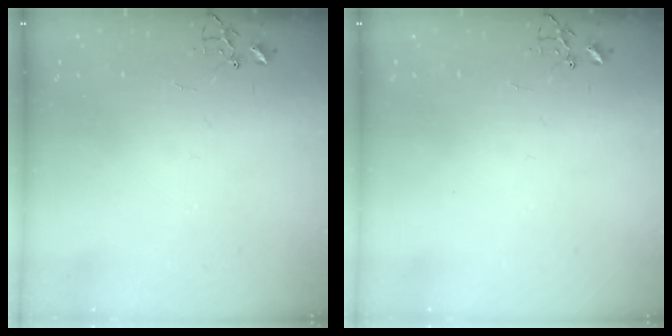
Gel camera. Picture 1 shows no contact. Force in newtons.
{"total": 0.0}